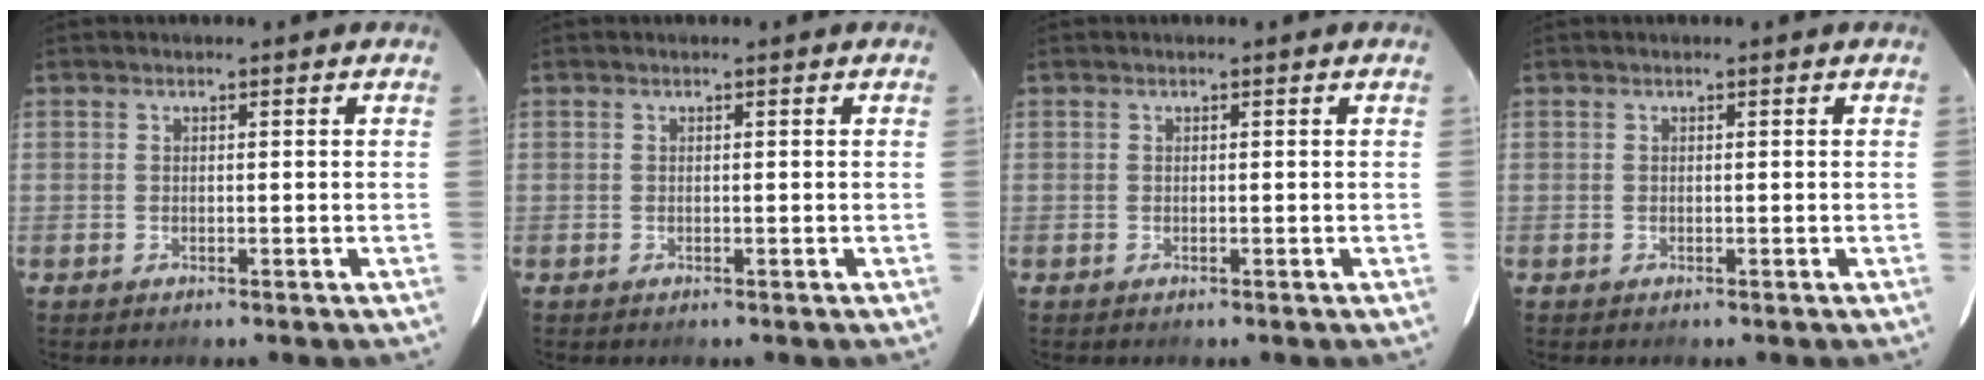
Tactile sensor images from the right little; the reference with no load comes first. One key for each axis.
{"total": 0.0}
{"total": 0.0}
{"total": 0.0}